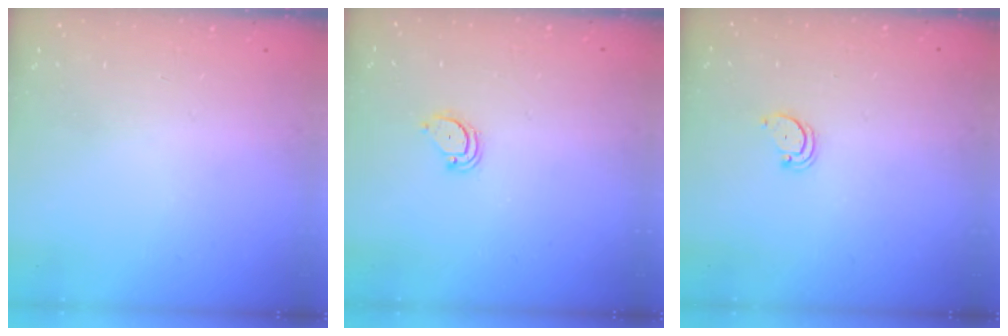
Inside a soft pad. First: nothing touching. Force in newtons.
{"total": 2.6, "press": 2.6, "slide": 0.2}
{"total": 2.5, "press": 2.5, "slide": 0.3}